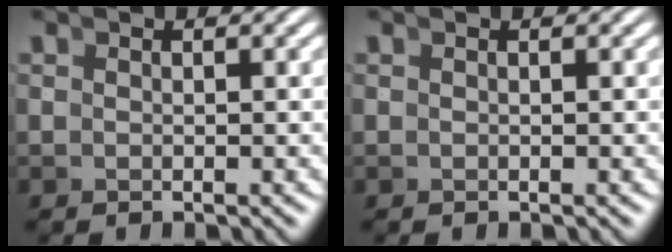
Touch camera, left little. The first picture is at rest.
{"total": 0.0}